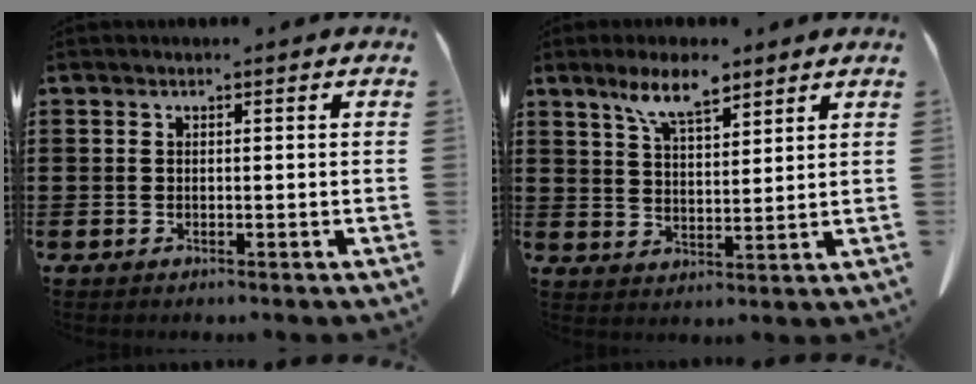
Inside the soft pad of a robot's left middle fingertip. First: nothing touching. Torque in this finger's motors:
{"motor_torque": [1.49, 0.65, 0.39, 0.12]}